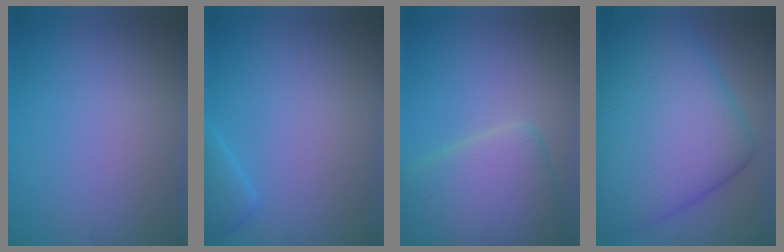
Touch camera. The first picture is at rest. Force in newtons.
{"total": 1.6, "press": 1.6, "slide": 0.2}
{"total": 6.9, "press": 6.9, "slide": 0.4}
{"total": 14.0, "press": 14.0, "slide": 0.3}